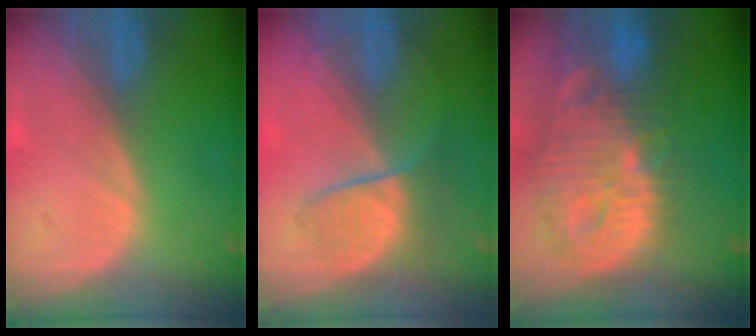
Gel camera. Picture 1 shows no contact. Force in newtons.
{"total": 6.4, "press": 5.9, "slide": 2.3}
{"total": 14.1, "press": 12.4, "slide": 6.9}